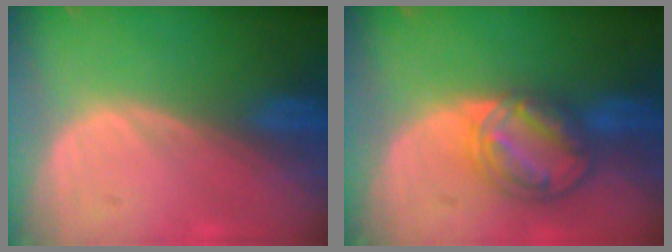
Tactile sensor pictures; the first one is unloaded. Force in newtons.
{"total": 8.3, "press": 7.0, "slide": 4.4}